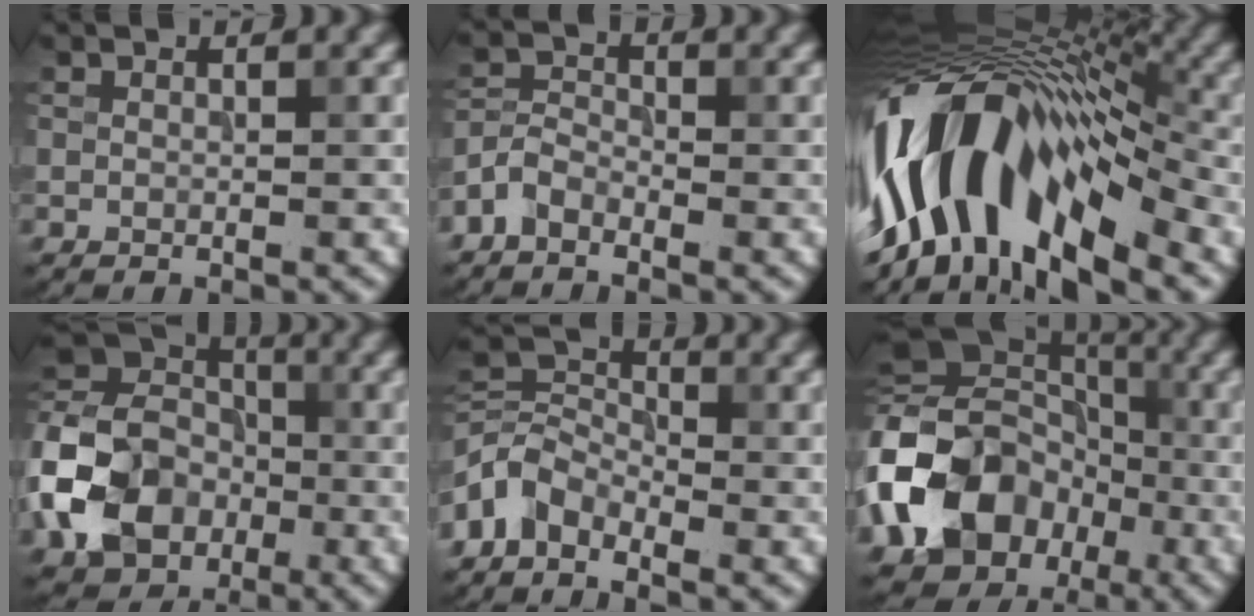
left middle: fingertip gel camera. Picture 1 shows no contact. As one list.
[{"total": 2.4, "force": [-1.8, 1.1, 0.9], "torque": [-0.021, 0.007, -0.049]}, {"total": 15.1, "force": [-3.4, 7.3, 12.7], "torque": [-0.219, 0.029, -0.072]}, {"total": 10.3, "force": [-3.3, 8.0, 5.6], "torque": [-0.125, 0.003, -0.081]}, {"total": 3.8, "force": [-2.7, 2.2, 1.6], "torque": [-0.037, 0.009, -0.070]}, {"total": 16.7, "force": [-5.0, 13.1, 9.1], "torque": [-0.213, -0.001, -0.101]}]